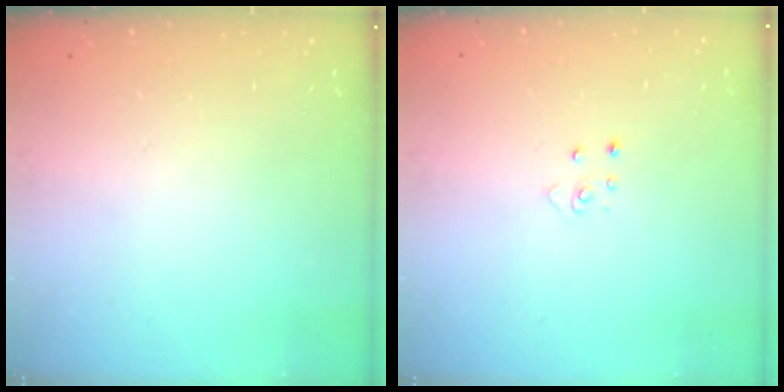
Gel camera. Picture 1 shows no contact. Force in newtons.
{"total": 3.4, "press": 3.4, "slide": 0.3}